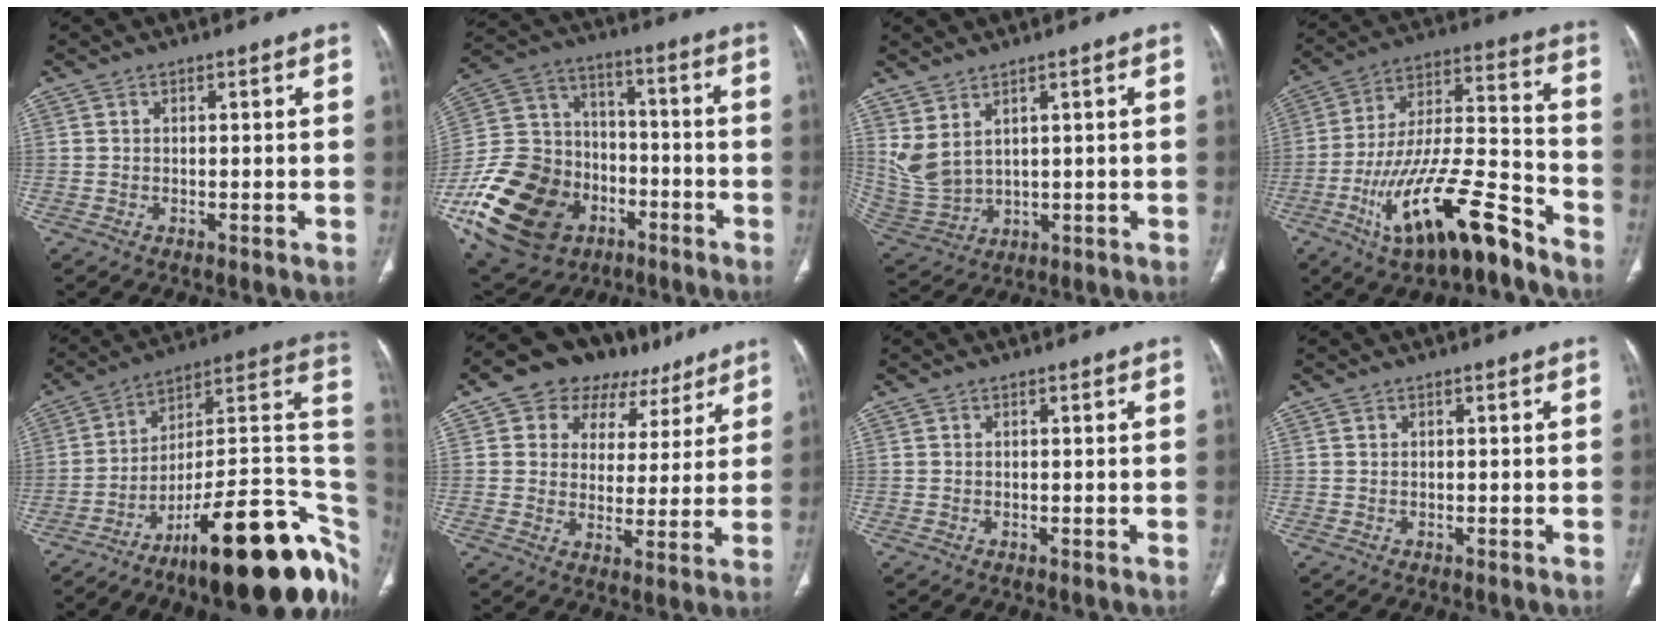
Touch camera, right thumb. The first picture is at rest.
{"total": 27.0, "force": [-10.9, 19.9, 14.6], "torque": [-0.300, 0.069, -0.174]}
{"total": 7.6, "force": [3.6, 4.0, 5.3], "torque": [-0.111, -0.020, 0.094]}
{"total": 21.1, "force": [-12.3, 6.6, 15.9], "torque": [-0.294, 0.072, -0.212]}
{"total": 28.2, "force": [-12.2, 8.9, 23.8], "torque": [-0.224, 0.105, -0.177]}
{"total": 14.4, "force": [8.4, 10.1, 6.0], "torque": [-0.034, -0.009, 0.122]}
{"total": 0.0}
{"total": 0.0}